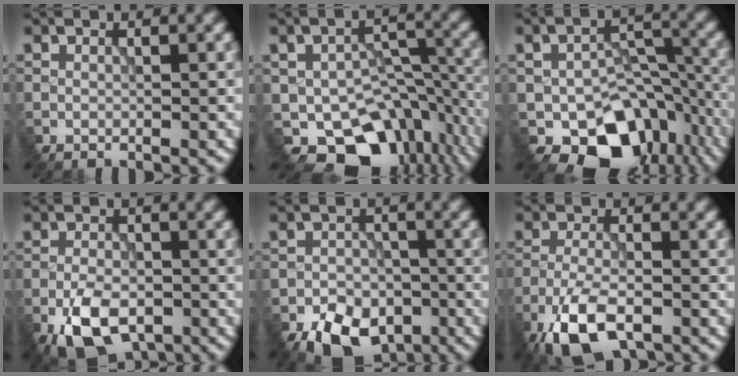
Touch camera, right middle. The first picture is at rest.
{"total": 8.9, "force": [-5.0, 5.9, 4.4], "torque": [-0.048, -0.030, -0.066]}
{"total": 9.6, "force": [-5.4, 6.1, 5.0], "torque": [-0.062, -0.031, -0.074]}
{"total": 6.5, "force": [-4.0, 3.2, 3.9], "torque": [-0.077, -0.013, -0.075]}
{"total": 6.7, "force": [-4.6, 3.8, 3.0], "torque": [-0.043, -0.016, -0.075]}
{"total": 6.5, "force": [-4.6, 2.4, 4.0], "torque": [-0.082, -0.011, -0.094]}